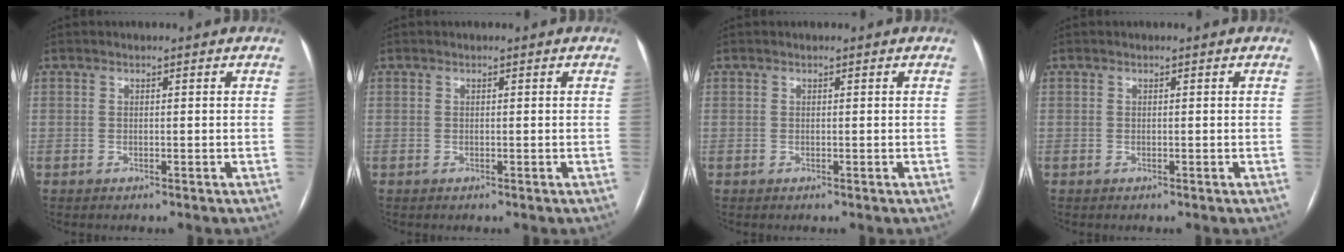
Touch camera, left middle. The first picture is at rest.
{"total": 0.0}
{"total": 0.0}
{"total": 0.0}